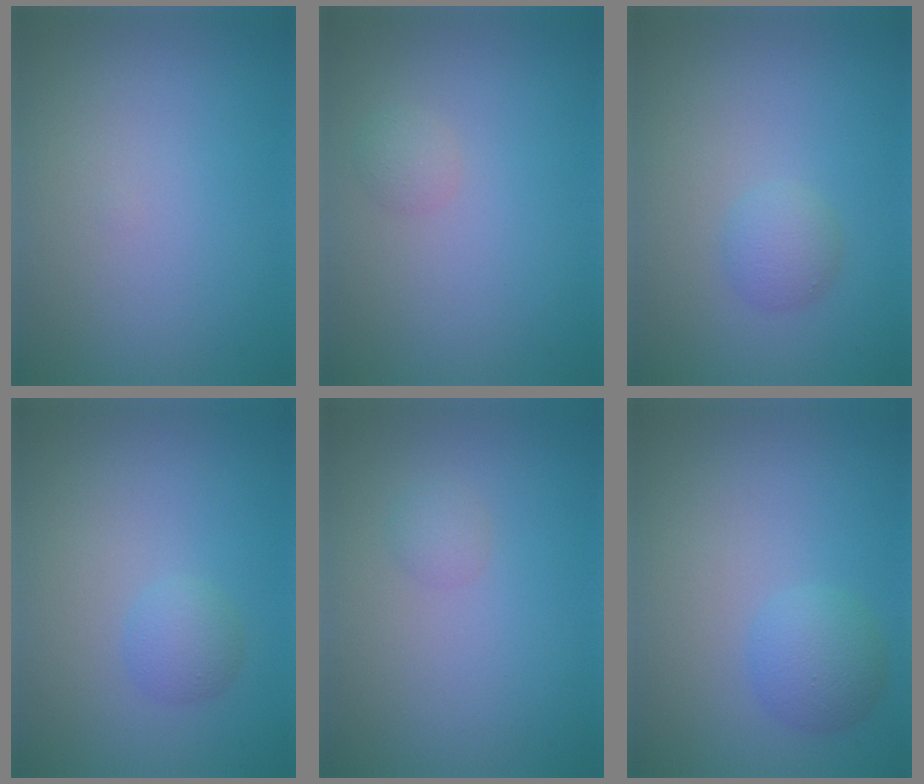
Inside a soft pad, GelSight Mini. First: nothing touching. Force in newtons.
{"total": 1.0, "press": 1.0, "slide": 0.1}
{"total": 1.8, "press": 1.8, "slide": 0.1}
{"total": 1.7, "press": 1.7, "slide": 0.0}
{"total": 1.0, "press": 1.0, "slide": 0.0}
{"total": 2.7, "press": 2.7, "slide": 0.1}